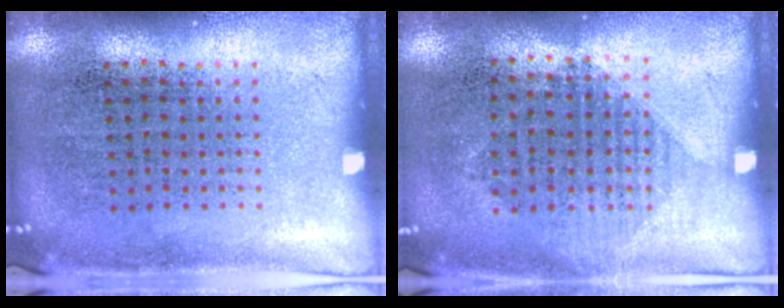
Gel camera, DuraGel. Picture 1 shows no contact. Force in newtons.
{"total": 0.9, "press": 0.9, "slide": 0.4}